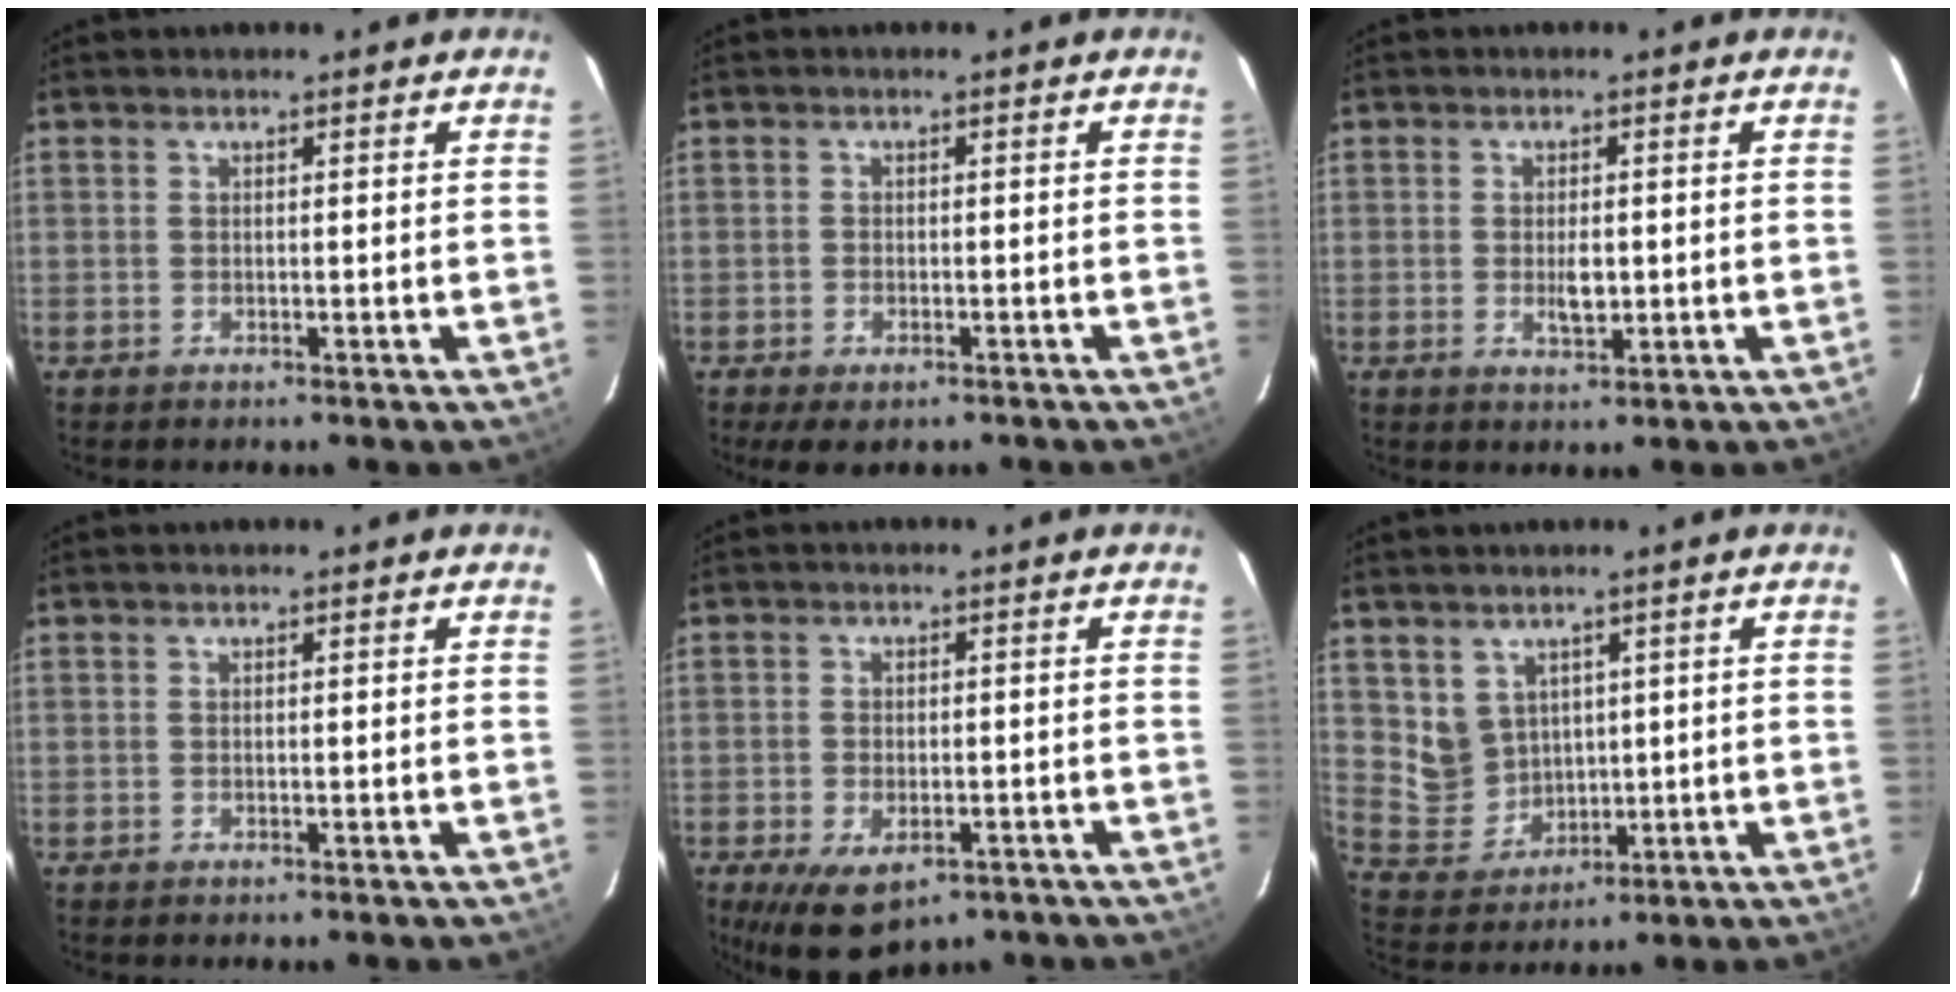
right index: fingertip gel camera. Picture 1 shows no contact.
{"total": 4.0, "force": [-2.6, 2.0, 2.3], "torque": [-0.052, -0.013, -0.040]}
{"total": 3.2, "force": [-0.4, 1.5, 2.8], "torque": [-0.048, -0.005, -0.004]}
{"total": 0.0}
{"total": 9.5, "force": [-5.3, 5.0, 6.1], "torque": [-0.121, -0.025, -0.077]}
{"total": 6.9, "force": [2.8, 6.1, 1.6], "torque": [-0.035, 0.003, 0.078]}